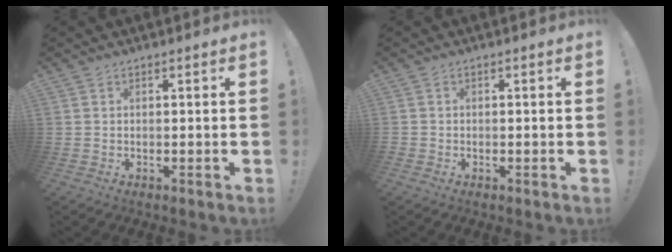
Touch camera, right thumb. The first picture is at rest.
{"total": 0.8, "force": [-0.6, 0.6, 0.1], "torque": [0.000, 0.002, -0.010]}